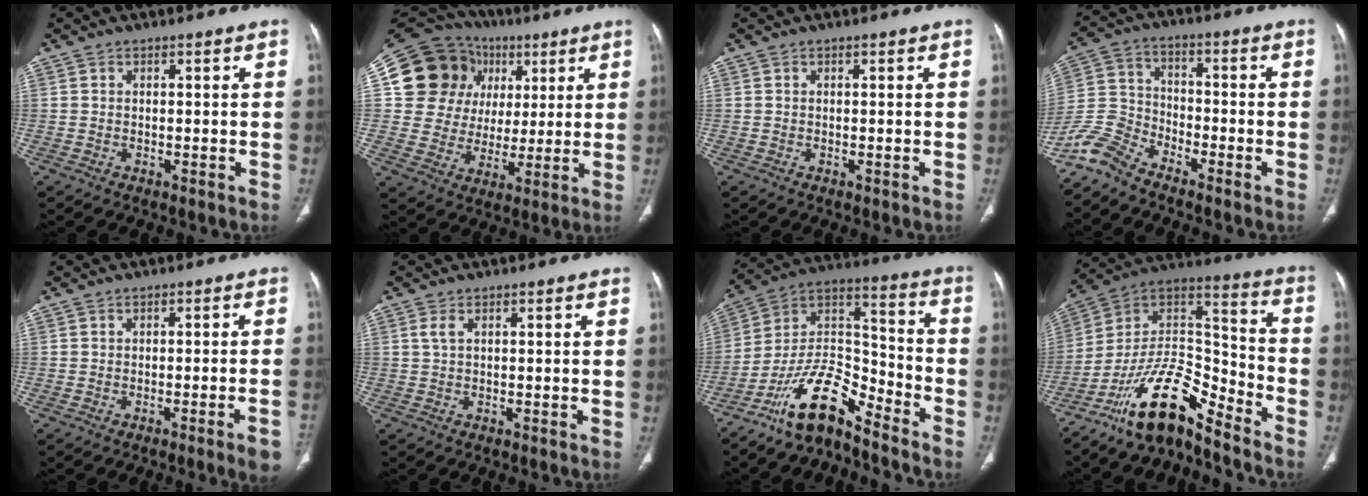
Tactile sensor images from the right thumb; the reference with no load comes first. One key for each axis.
{"total": 20.1, "fx": 6.0, "fy": 17.6, "fz": 7.5, "tx": -0.091, "ty": 0.037, "tz": 0.117}
{"total": 0.0}
{"total": 8.0, "fx": -7.2, "fy": 3.0, "fz": 2.0, "tx": -0.048, "ty": 0.044, "tz": -0.157}
{"total": 4.8, "fx": -2.6, "fy": 0.0, "fz": 4.0, "tx": -0.051, "ty": 0.007, "tz": -0.033}
{"total": 1.5, "fx": 0.3, "fy": 0.0, "fz": 1.4, "tx": -0.043, "ty": 0.005, "tz": 0.008}
{"total": 13.8, "fx": -10.6, "fy": 4.4, "fz": 7.7, "tx": -0.132, "ty": 0.096, "tz": -0.200}
{"total": 15.7, "fx": -12.1, "fy": 4.8, "fz": 8.8, "tx": -0.135, "ty": 0.110, "tz": -0.222}